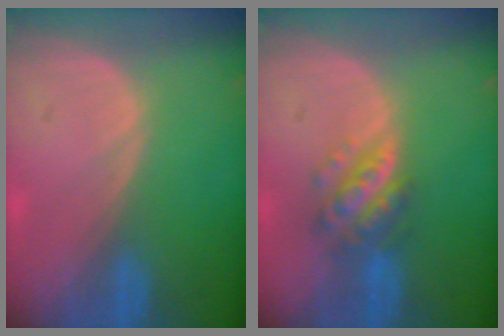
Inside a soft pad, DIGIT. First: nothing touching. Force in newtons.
{"total": 6.0, "press": 5.3, "slide": 2.8}